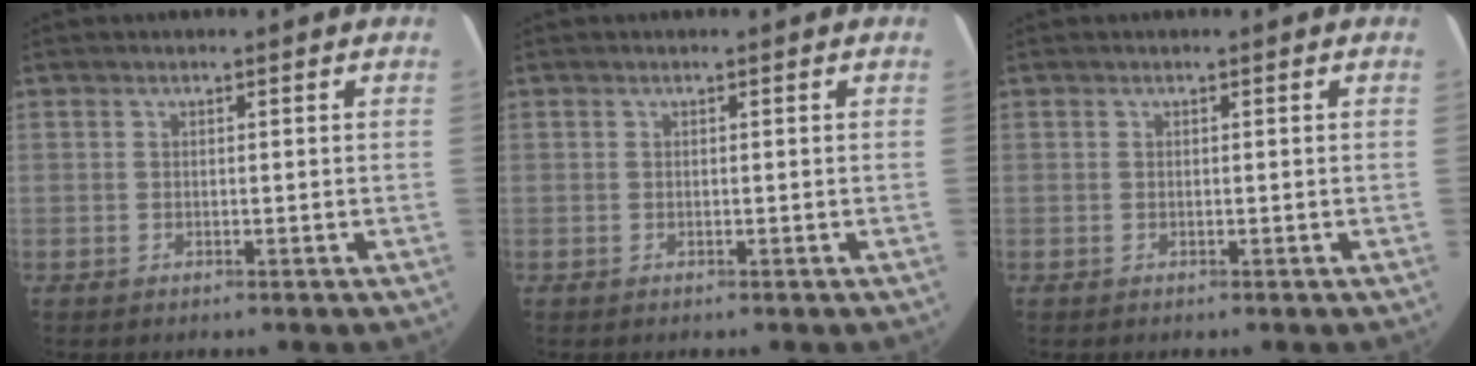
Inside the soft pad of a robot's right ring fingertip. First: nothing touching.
{"total": 0.0}
{"total": 0.0}